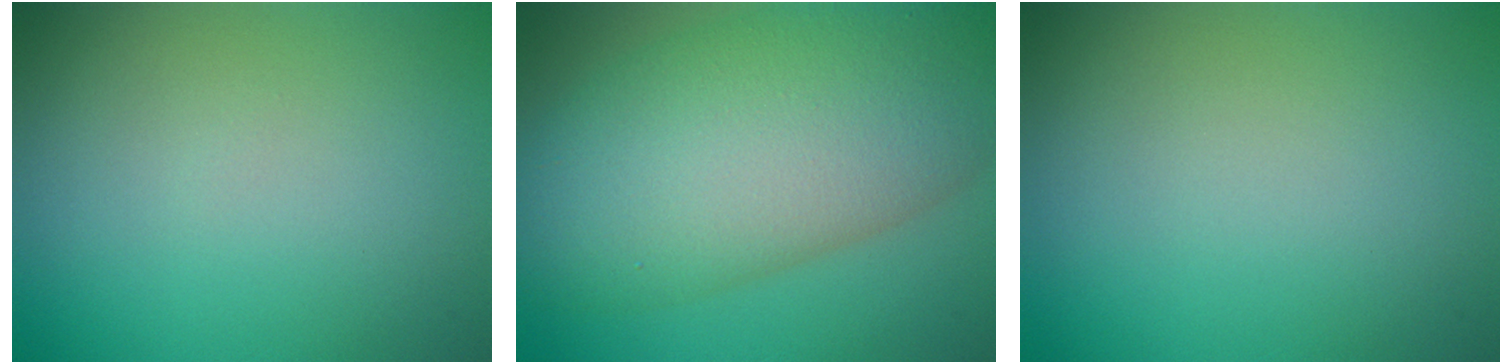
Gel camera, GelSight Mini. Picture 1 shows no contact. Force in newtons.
{"total": 13.3, "press": 13.3, "slide": 0.5}
{"total": 0.0}